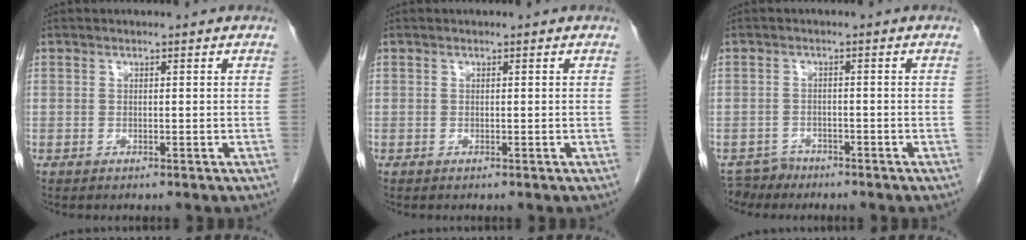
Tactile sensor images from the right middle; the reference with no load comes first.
{"total": 0.0}
{"total": 2.9, "force": [-2.6, 1.4, -0.5], "torque": [0.006, 0.001, -0.044]}